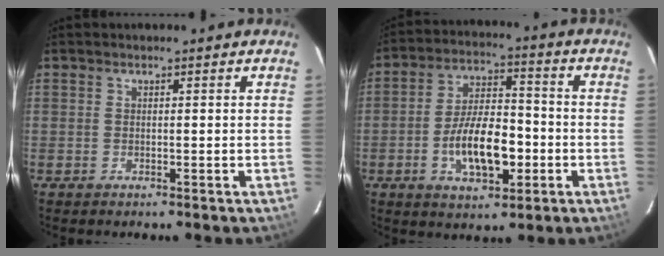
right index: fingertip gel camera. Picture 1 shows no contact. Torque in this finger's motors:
{"motor_torque": [0.46, -0.18, 0.34, 0.17]}